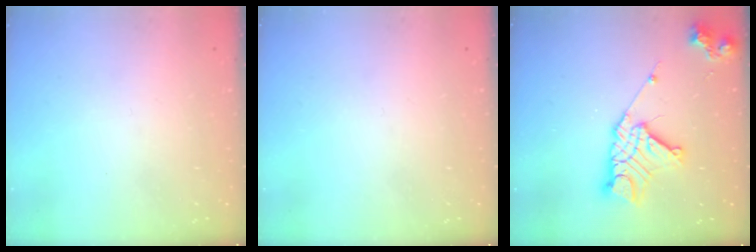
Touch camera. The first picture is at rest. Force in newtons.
{"total": 0.0}
{"total": 15.5, "press": 15.4, "slide": 1.3}